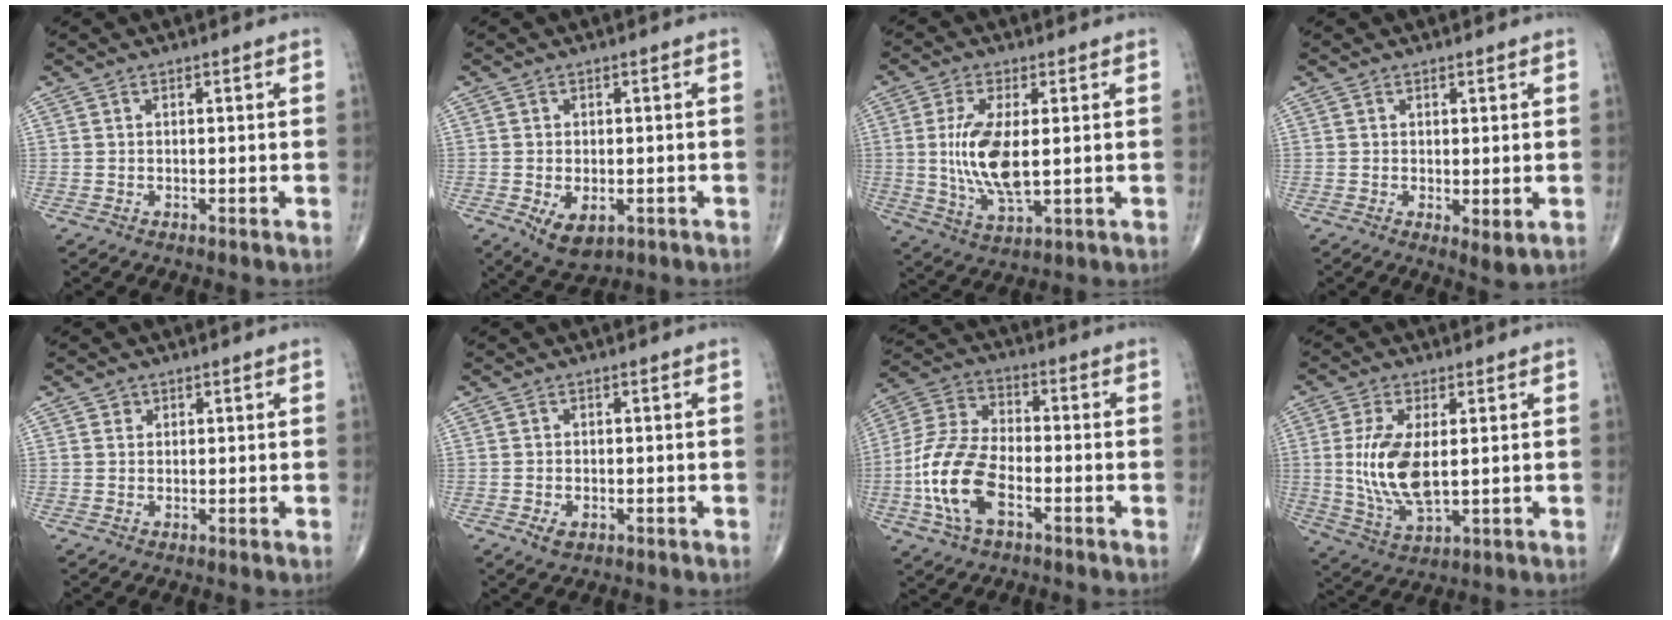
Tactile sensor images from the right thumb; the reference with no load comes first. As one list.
[{"total": 6.1, "force": [-2.1, 3.7, 4.4], "torque": [-0.067, -0.003, -0.022]}, {"total": 11.2, "force": [0.5, 4.4, 10.3], "torque": [-0.214, -0.016, 0.017]}, {"total": 2.8, "force": [-0.2, 1.1, 2.6], "torque": [-0.038, -0.011, -0.001]}, {"total": 1.1, "force": [0.5, 0.9, 0.1], "torque": [0.009, -0.002, 0.005]}, {"total": 2.4, "force": [-0.9, 1.5, 1.6], "torque": [-0.025, -0.001, -0.011]}, {"total": 14.3, "force": [-4.8, 7.4, 11.2], "torque": [-0.238, 0.023, -0.095]}, {"total": 11.4, "force": [0.8, 5.0, 10.2], "torque": [-0.212, -0.013, 0.026]}]